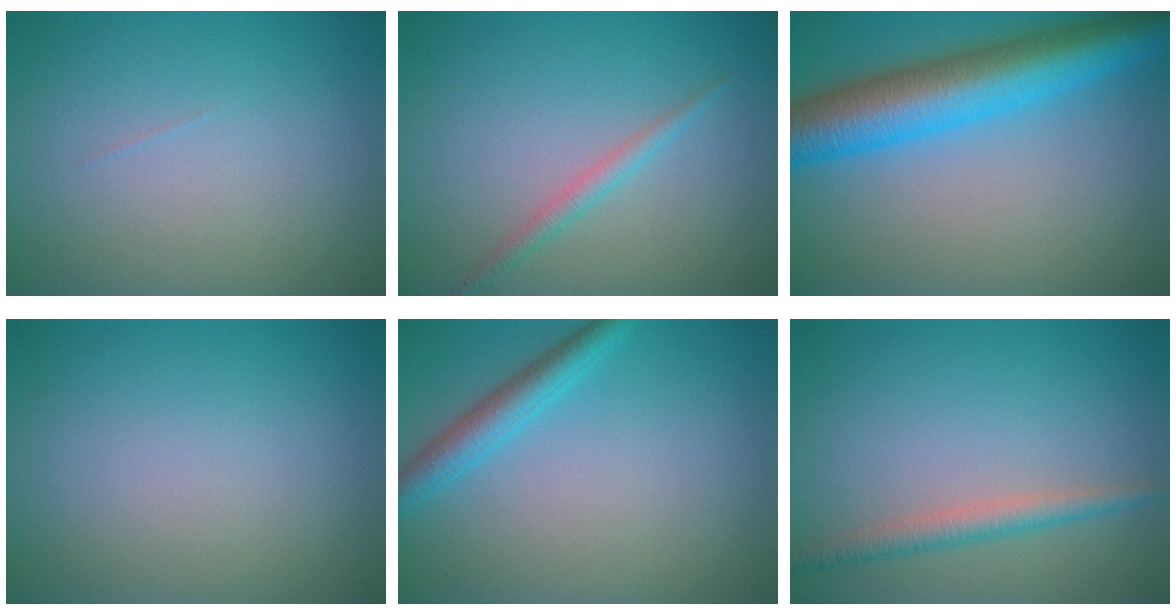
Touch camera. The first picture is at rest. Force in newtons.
{"total": 1.5, "press": 1.5, "slide": 0.0}
{"total": 9.3, "press": 9.3, "slide": 0.2}
{"total": 0.0}
{"total": 3.0, "press": 2.9, "slide": 0.2}
{"total": 2.4, "press": 2.4, "slide": 0.0}